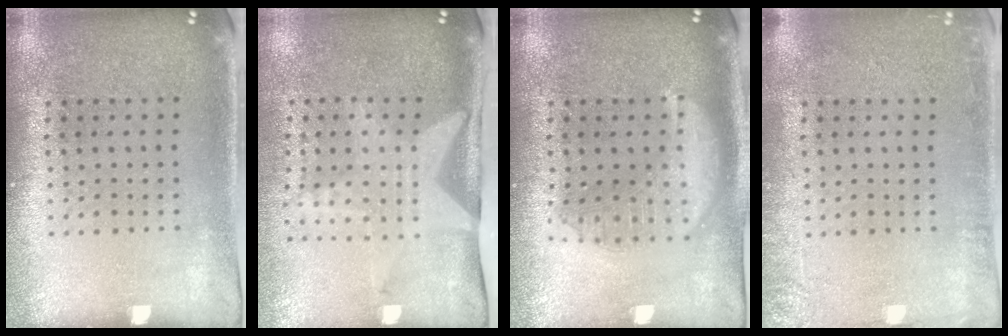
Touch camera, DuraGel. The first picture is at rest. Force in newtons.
{"total": 1.9, "press": 1.5, "slide": 1.1}
{"total": 3.1, "press": 3.1, "slide": 0.3}
{"total": 2.1, "press": 2.1, "slide": 0.3}